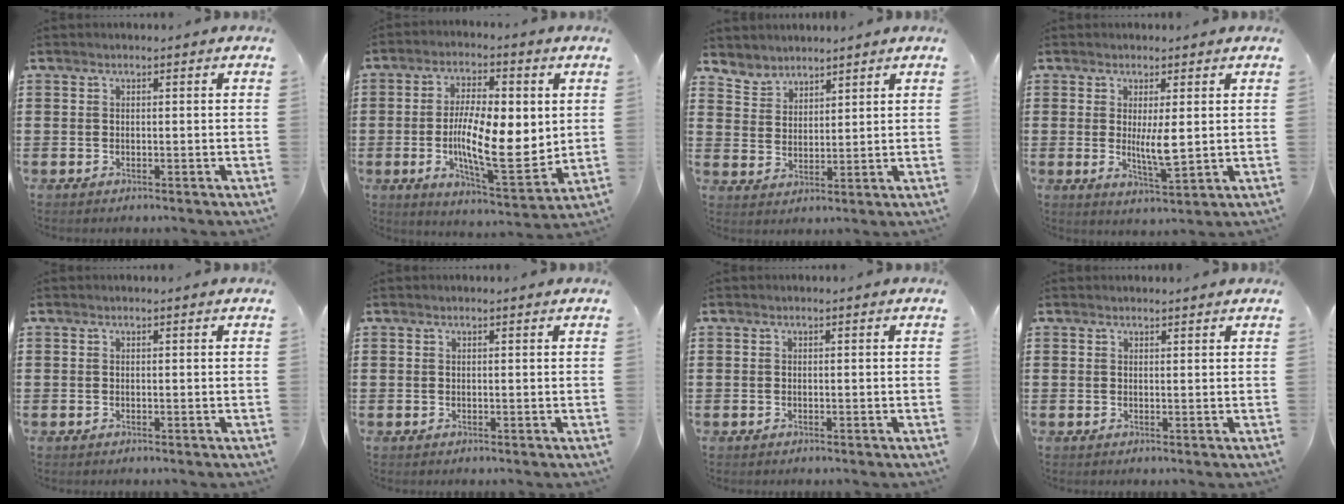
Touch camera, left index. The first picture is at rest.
{"total": 12.0, "force": [-0.2, 4.6, 11.1], "torque": [-0.184, -0.014, -0.006]}
{"total": 4.1, "force": [3.9, 1.3, -0.4], "torque": [-0.010, -0.009, 0.075]}
{"total": 5.1, "force": [0.7, 1.2, 4.9], "torque": [-0.084, -0.014, 0.007]}
{"total": 0.0}
{"total": 0.0}
{"total": 0.0}
{"total": 0.9, "force": [0.9, 0.1, 0.0], "torque": [-0.002, 0.001, 0.017]}